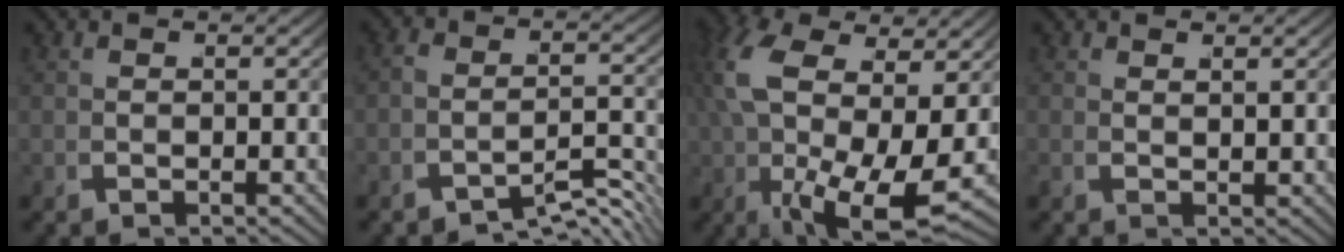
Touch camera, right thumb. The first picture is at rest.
{"total": 5.0, "force": [-4.6, 1.3, 1.6], "torque": [-0.021, -0.006, -0.071]}
{"total": 10.6, "force": [0.0, 5.2, 9.3], "torque": [-0.196, -0.030, 0.019]}
{"total": 0.5, "force": [0.5, -0.1, 0.1], "torque": [0.005, 0.004, 0.012]}